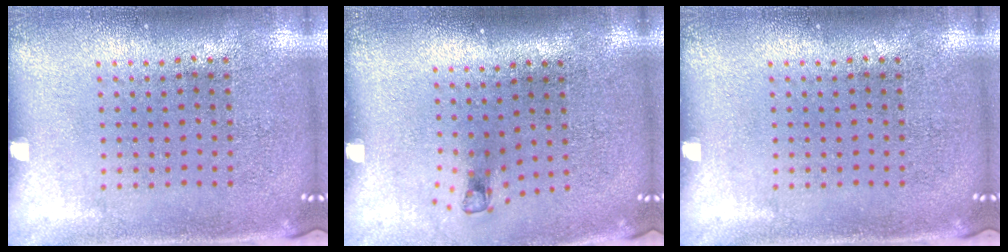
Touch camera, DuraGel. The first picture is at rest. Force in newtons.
{"total": 0.8, "press": 0.4, "slide": 0.7}
{"total": 0.0}